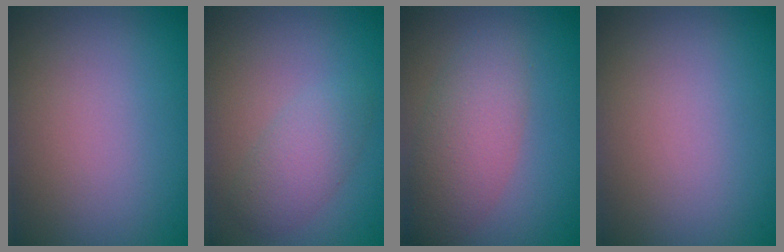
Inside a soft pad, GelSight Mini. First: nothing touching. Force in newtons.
{"total": 2.7, "press": 2.7, "slide": 0.1}
{"total": 4.4, "press": 4.4, "slide": 0.1}
{"total": 0.0}